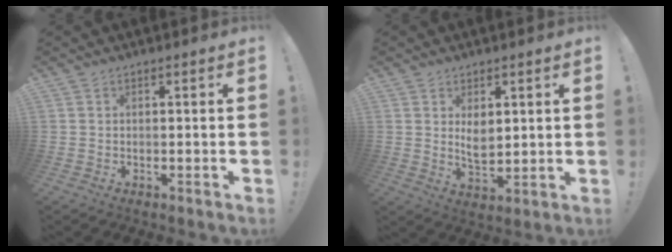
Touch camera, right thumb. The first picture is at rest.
{"total": 5.3, "force": [2.1, 3.0, 3.8], "torque": [-0.059, -0.016, 0.034]}